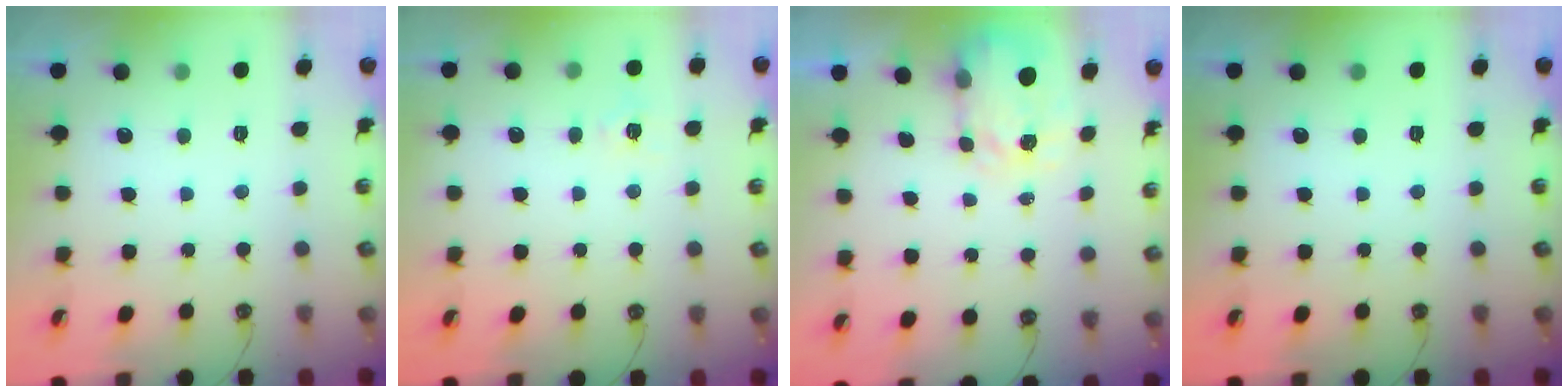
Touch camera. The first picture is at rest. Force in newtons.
{"total": 5.1, "press": 5.1, "slide": 0.4}
{"total": 3.7, "press": 3.7, "slide": 0.5}
{"total": 0.0}